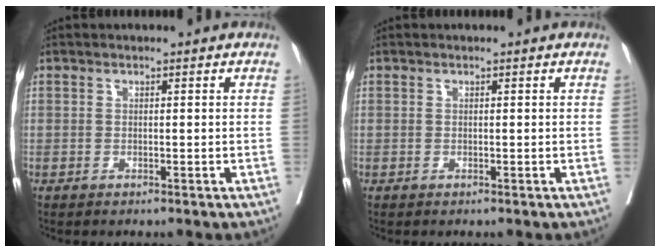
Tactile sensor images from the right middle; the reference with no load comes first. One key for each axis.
{"total": 0.0}